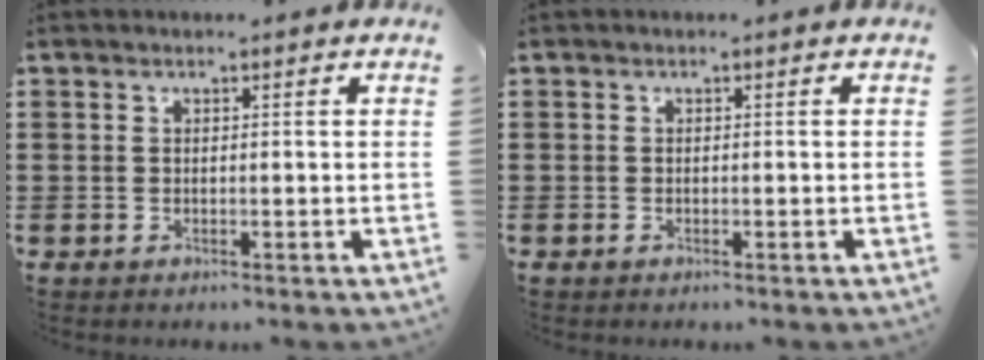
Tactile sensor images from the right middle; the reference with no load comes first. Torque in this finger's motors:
{"motor_torque": [0.00, 0.06, 0.04, -0.01]}